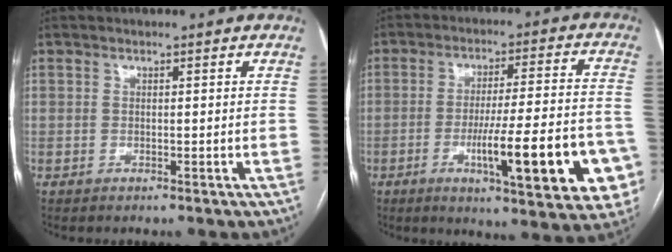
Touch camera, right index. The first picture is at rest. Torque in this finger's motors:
{"motor_torque": [1.80, -0.34, 0.77, 0.21]}